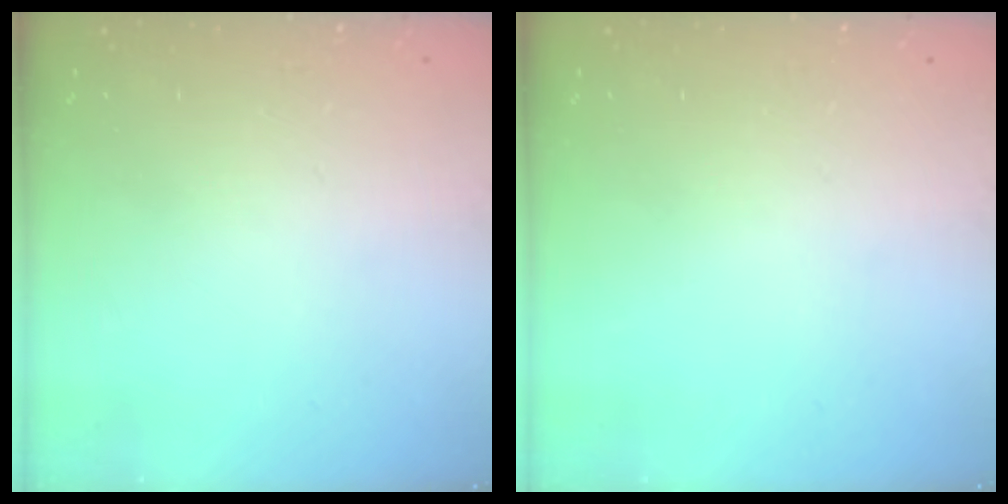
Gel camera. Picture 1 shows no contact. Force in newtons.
{"total": 0.0}